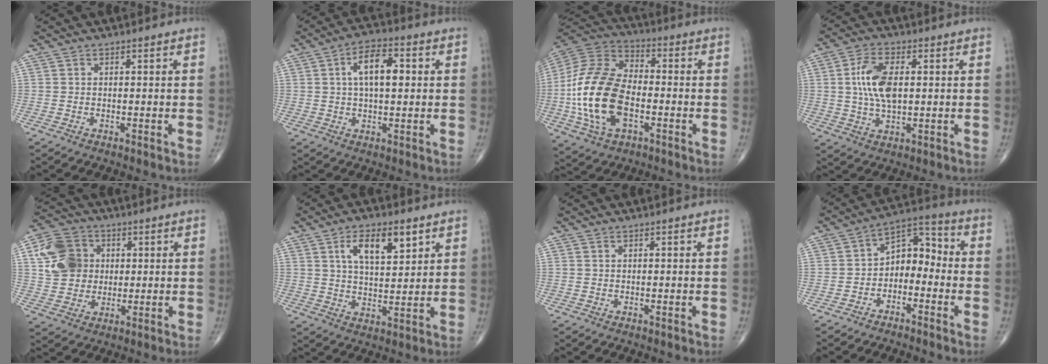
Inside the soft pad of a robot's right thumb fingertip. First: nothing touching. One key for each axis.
{"total": 8.7, "fx": 1.6, "fy": 4.2, "fz": 7.5, "tx": -0.114, "ty": 0.014, "tz": 0.021}
{"total": 20.8, "fx": -3.9, "fy": 12.1, "fz": 16.4, "tx": -0.330, "ty": 0.017, "tz": -0.075}
{"total": 9.4, "fx": 1.2, "fy": 4.8, "fz": 8.0, "tx": -0.158, "ty": 0.000, "tz": 0.022}
{"total": 11.1, "fx": 2.2, "fy": 9.4, "fz": 5.5, "tx": -0.083, "ty": 0.005, "tz": 0.037}
{"total": 9.8, "fx": 4.6, "fy": 4.2, "fz": 7.5, "tx": -0.112, "ty": -0.020, "tz": 0.081}
{"total": 0.0}
{"total": 8.4, "fx": -2.4, "fy": 5.7, "fz": 5.6, "tx": -0.057, "ty": 0.051, "tz": -0.056}